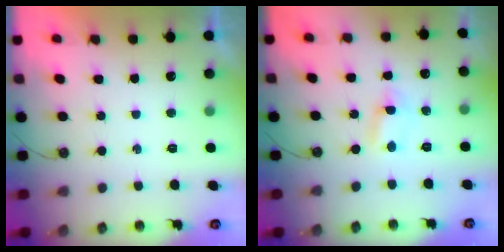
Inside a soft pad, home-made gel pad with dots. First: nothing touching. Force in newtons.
{"total": 1.6, "press": 1.5, "slide": 0.2}